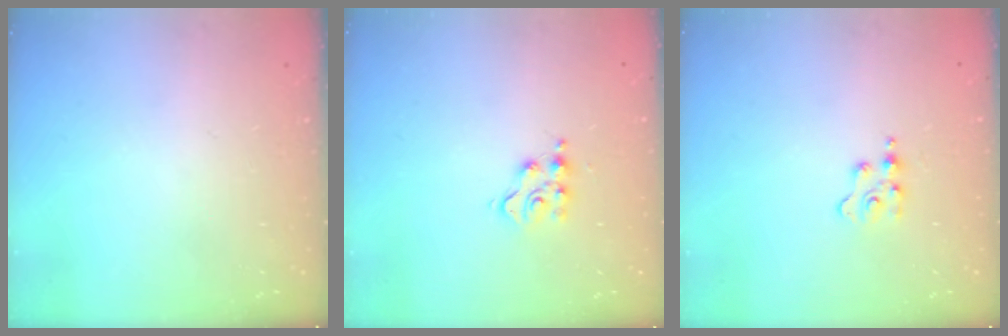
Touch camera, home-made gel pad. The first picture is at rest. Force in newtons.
{"total": 6.1, "press": 6.1, "slide": 0.5}
{"total": 2.5, "press": 2.4, "slide": 0.4}